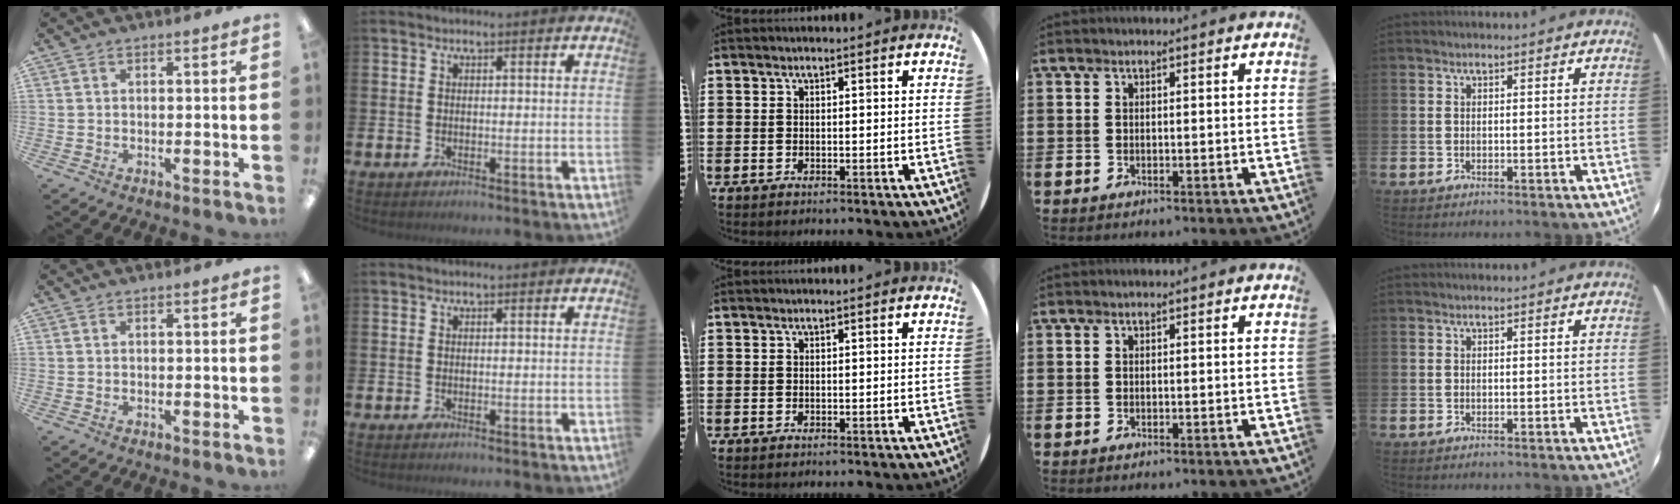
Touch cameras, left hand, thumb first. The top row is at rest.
{}